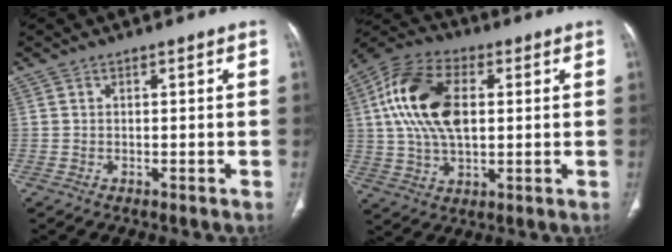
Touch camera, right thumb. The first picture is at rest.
{"total": 17.0, "force": [3.0, 9.7, 13.7], "torque": [-0.268, 0.015, 0.053]}